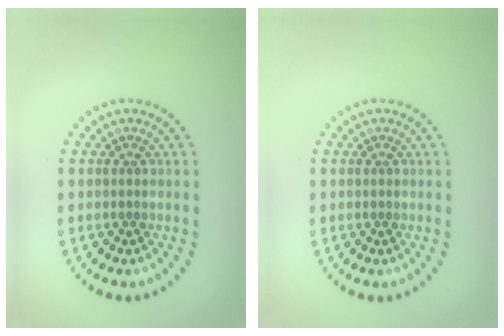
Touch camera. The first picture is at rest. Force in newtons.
{"total": 0.0}